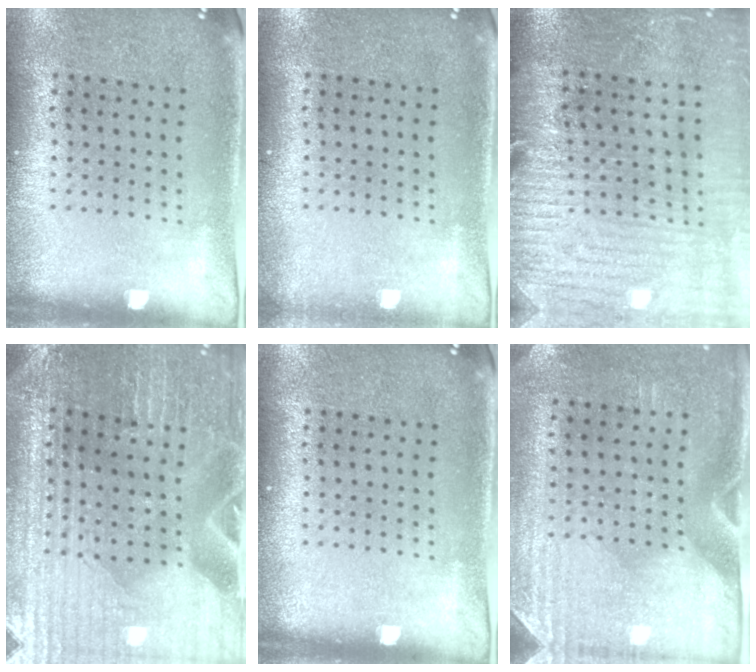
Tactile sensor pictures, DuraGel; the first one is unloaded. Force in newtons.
{"total": 0.7, "press": 0.7, "slide": 0.0}
{"total": 2.9, "press": 2.9, "slide": 0.6}
{"total": 2.5, "press": 2.4, "slide": 0.4}
{"total": 0.0}
{"total": 2.9, "press": 2.5, "slide": 1.5}